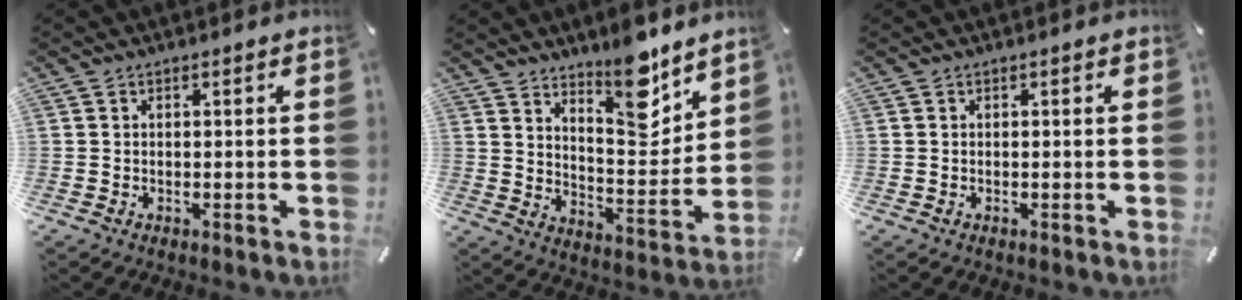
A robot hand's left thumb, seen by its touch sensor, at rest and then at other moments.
{"total": 13.1, "force": [10.5, 4.5, 6.5], "torque": [-0.073, -0.092, 0.183]}
{"total": 0.0}